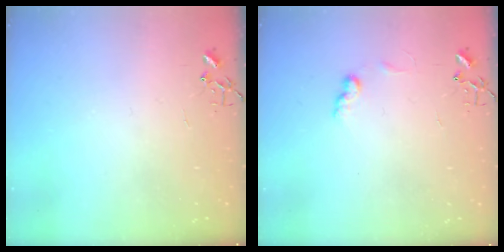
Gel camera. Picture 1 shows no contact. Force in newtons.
{"total": 6.2, "press": 6.1, "slide": 0.9}